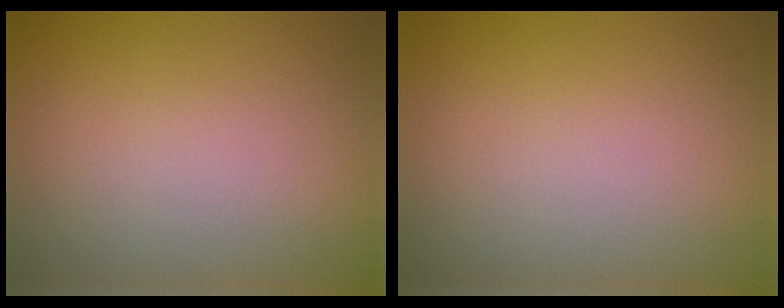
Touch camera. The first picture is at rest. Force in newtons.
{"total": 0.0}